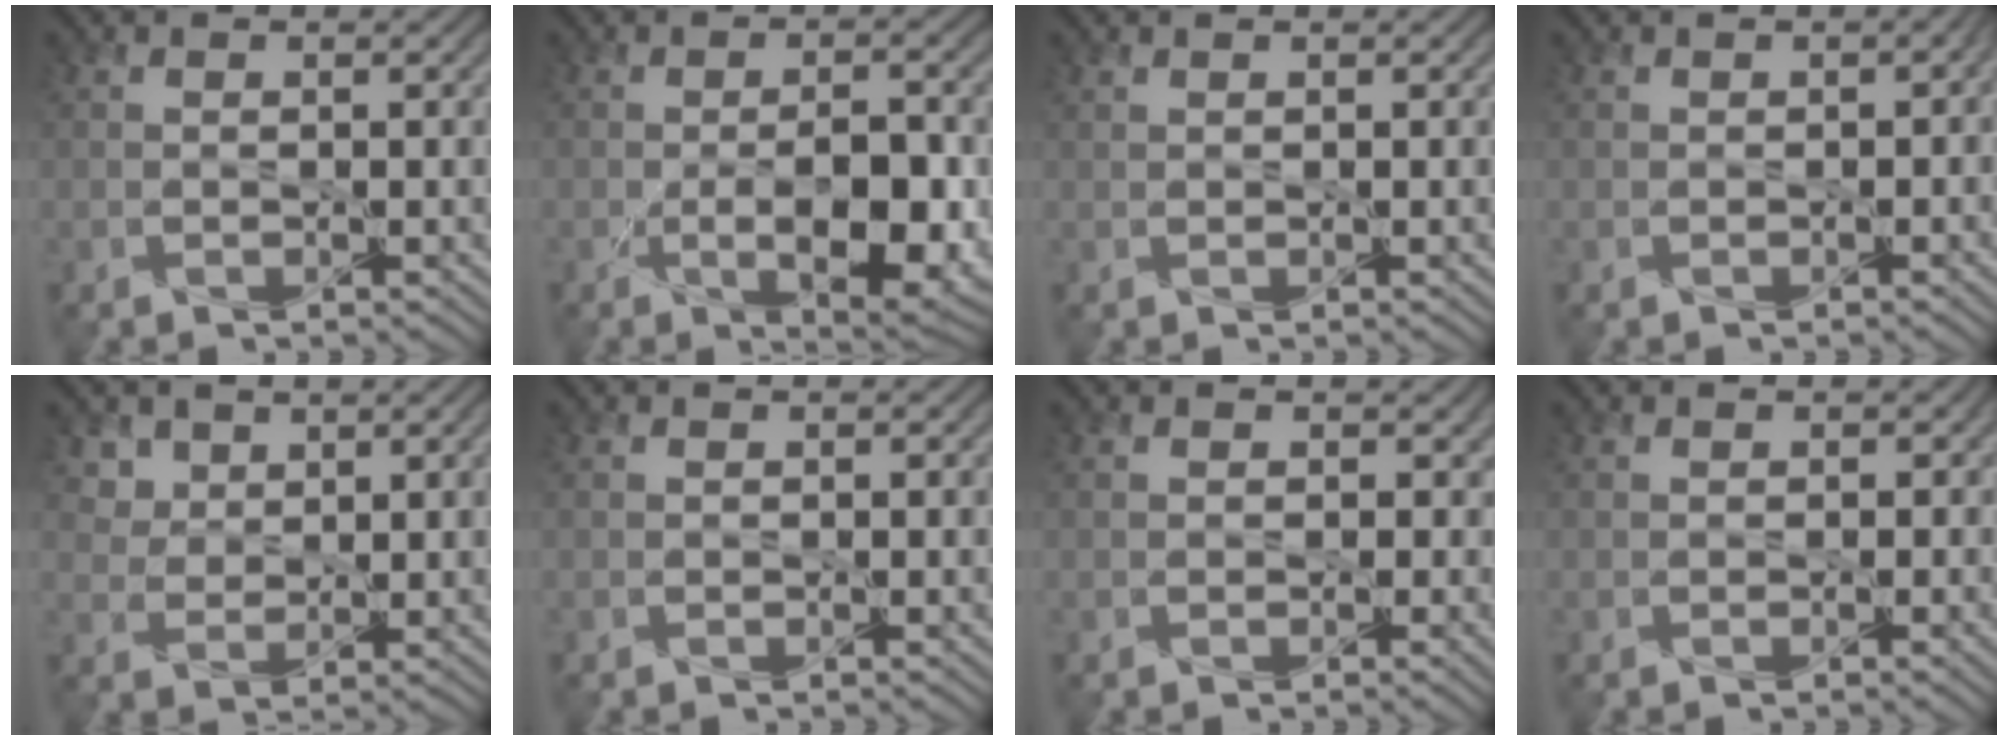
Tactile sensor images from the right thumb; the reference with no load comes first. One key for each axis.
{"total": 6.2, "fx": -1.7, "fy": 2.6, "fz": 5.3, "tx": -0.088, "ty": -0.016, "tz": -0.016}
{"total": 0.5, "fx": 0.5, "fy": 0.1, "fz": 0.0, "tx": -0.003, "ty": 0.000, "tz": 0.016}
{"total": 0.6, "fx": -0.2, "fy": 0.5, "fz": 0.2, "tx": -0.006, "ty": -0.003, "tz": -0.002}
{"total": 3.7, "fx": 2.4, "fy": 2.6, "fz": 1.2, "tx": -0.049, "ty": -0.018, "tz": 0.061}
{"total": 0.0}
{"total": 2.2, "fx": 0.1, "fy": 2.0, "fz": 1.0, "tx": -0.020, "ty": -0.004, "tz": 0.000}
{"total": 0.6, "fx": -0.1, "fy": 0.6, "fz": -0.1, "tx": -0.001, "ty": -0.001, "tz": -0.004}